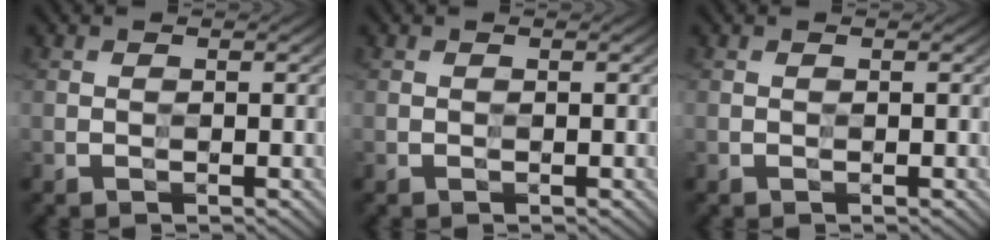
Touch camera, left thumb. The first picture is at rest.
{"total": 0.0}
{"total": 0.0}